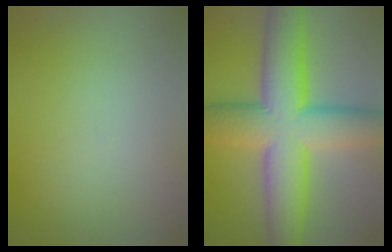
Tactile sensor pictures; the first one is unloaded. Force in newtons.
{"total": 12.1, "press": 12.1, "slide": 0.4}